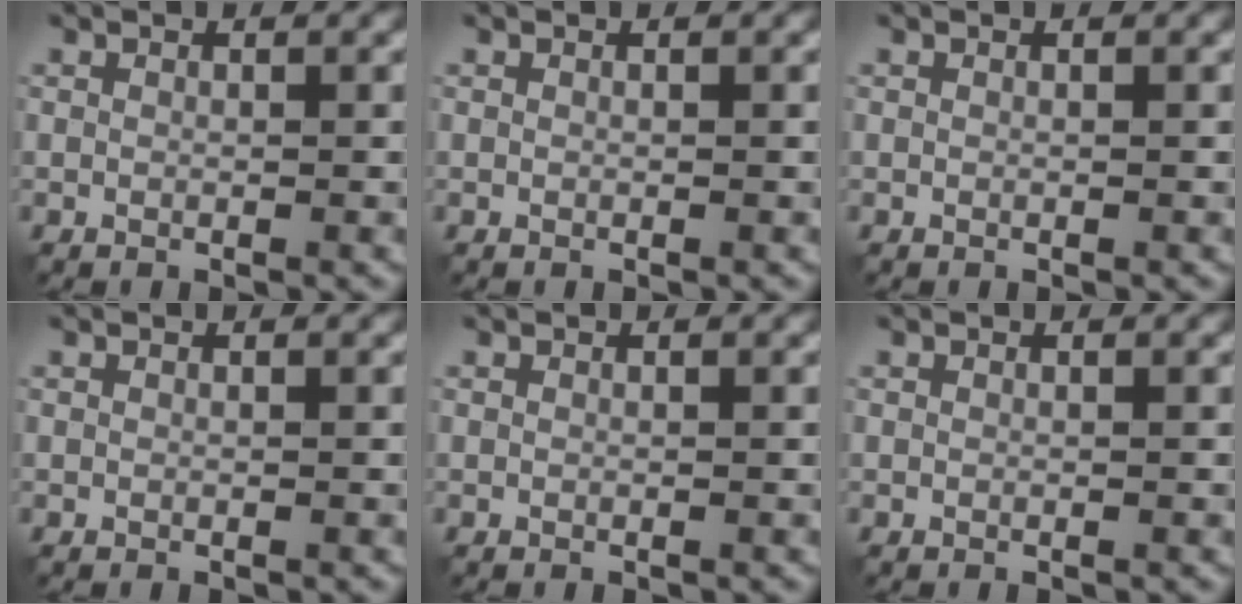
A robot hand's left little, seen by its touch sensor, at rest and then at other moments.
{"total": 0.0}
{"total": 0.0}
{"total": 0.0}
{"total": 0.0}
{"total": 0.0}